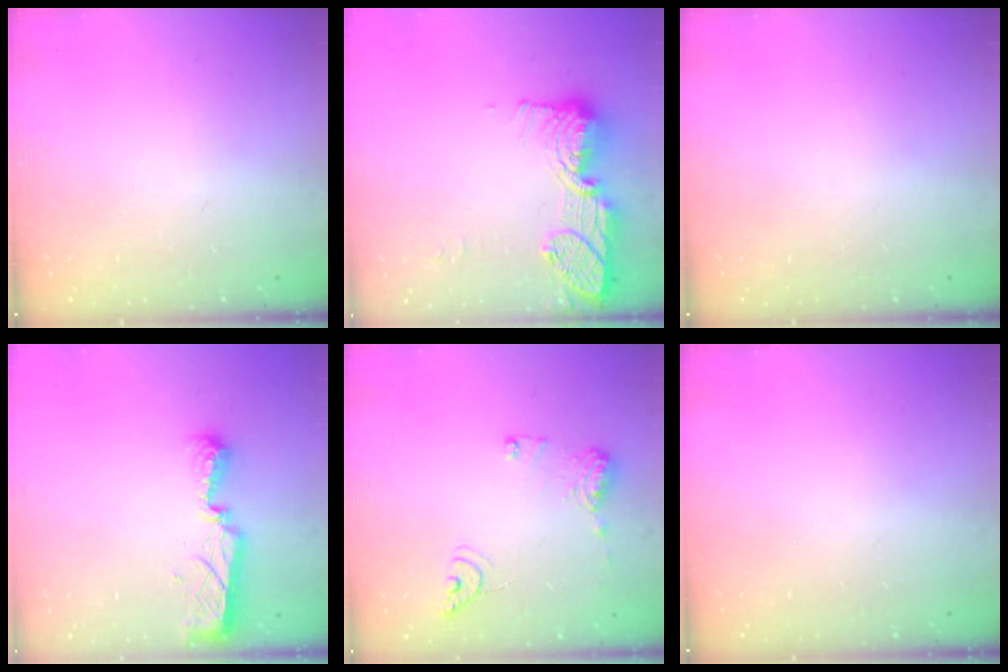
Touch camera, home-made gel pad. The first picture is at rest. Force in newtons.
{"total": 15.1, "press": 15.0, "slide": 1.0}
{"total": 0.0}
{"total": 8.2, "press": 8.2, "slide": 0.4}
{"total": 10.4, "press": 10.3, "slide": 0.9}
{"total": 0.0}